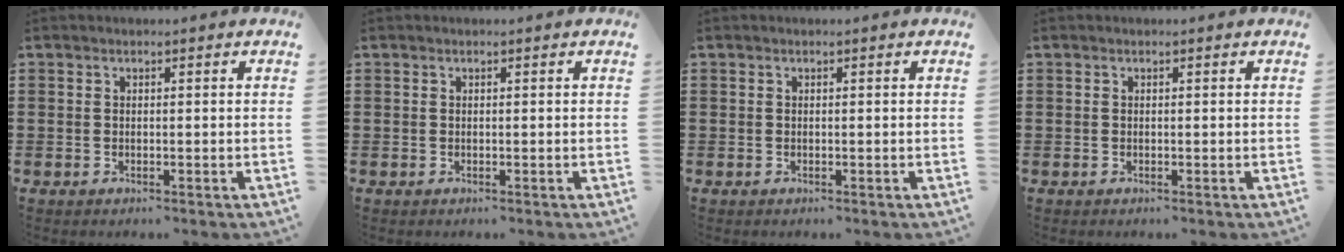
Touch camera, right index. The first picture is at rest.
{"total": 0.0}
{"total": 0.0}
{"total": 0.0}